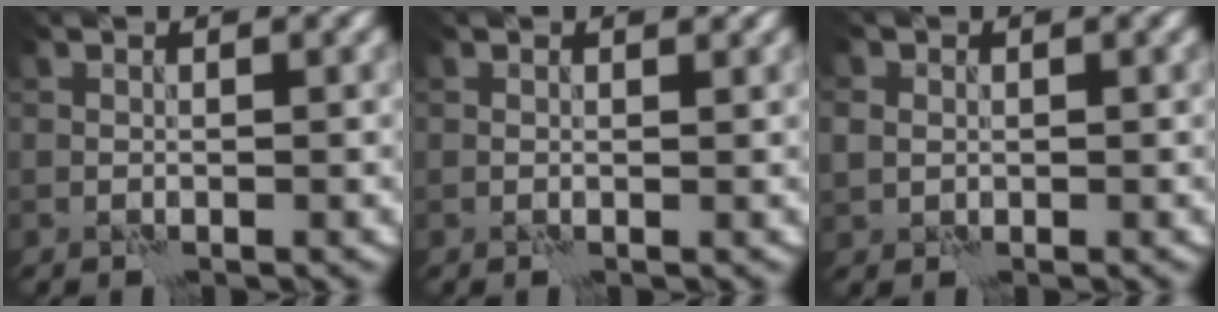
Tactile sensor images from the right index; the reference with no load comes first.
{"total": 0.6, "force": [0.3, 0.4, 0.4], "torque": [-0.002, 0.000, 0.005]}
{"total": 1.7, "force": [0.2, 1.6, 0.6], "torque": [-0.013, 0.002, 0.002]}